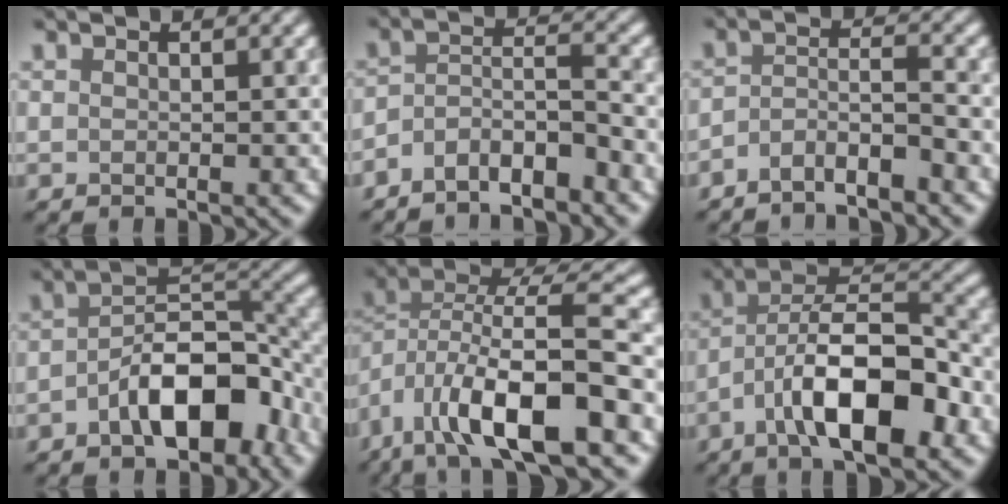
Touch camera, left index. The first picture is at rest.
{"total": 3.9, "force": [-2.9, 1.2, 2.3], "torque": [-0.042, 0.006, -0.059]}
{"total": 2.9, "force": [-2.2, 0.6, 1.8], "torque": [-0.033, 0.003, -0.050]}
{"total": 8.1, "force": [-3.4, 3.9, 6.3], "torque": [-0.096, 0.012, -0.062]}
{"total": 11.5, "force": [-4.7, 3.8, 9.8], "torque": [-0.163, 0.009, -0.095]}
{"total": 9.2, "force": [-4.1, 3.2, 7.6], "torque": [-0.121, 0.020, -0.074]}